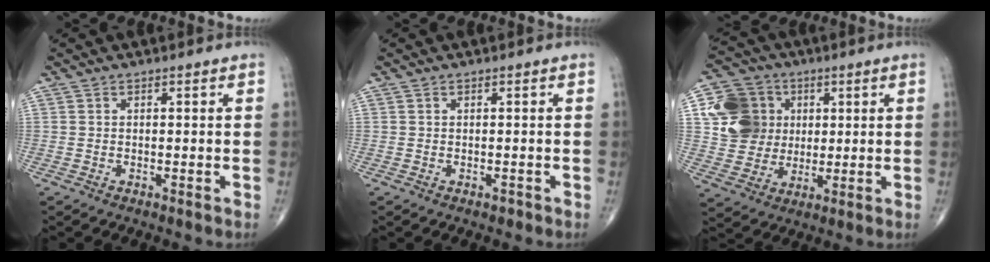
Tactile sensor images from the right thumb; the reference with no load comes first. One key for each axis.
{"total": 0.6, "fx": -0.2, "fy": 0.4, "fz": 0.3, "tx": 0.000, "ty": 0.001, "tz": -0.004}
{"total": 12.9, "fx": 2.6, "fy": 11.6, "fz": 5.1, "tx": -0.066, "ty": 0.002, "tz": 0.048}